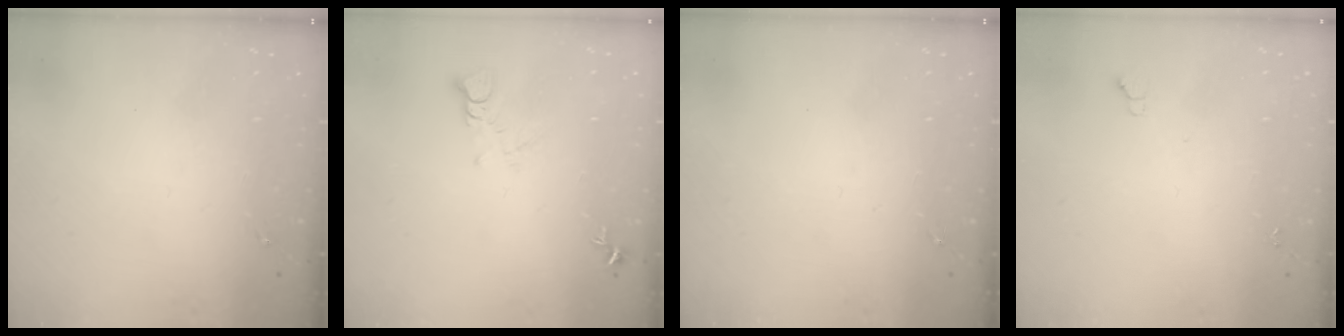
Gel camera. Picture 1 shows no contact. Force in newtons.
{"total": 3.5, "press": 3.5, "slide": 0.3}
{"total": 0.0}
{"total": 4.9, "press": 4.8, "slide": 0.7}